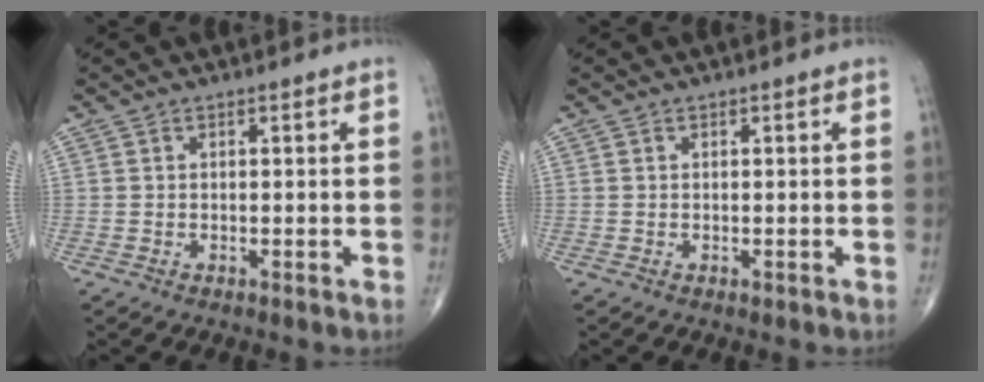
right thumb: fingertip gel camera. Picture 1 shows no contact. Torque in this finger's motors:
{"motor_torque": [-0.09, 0.06, -0.31, -0.23, 0.01]}